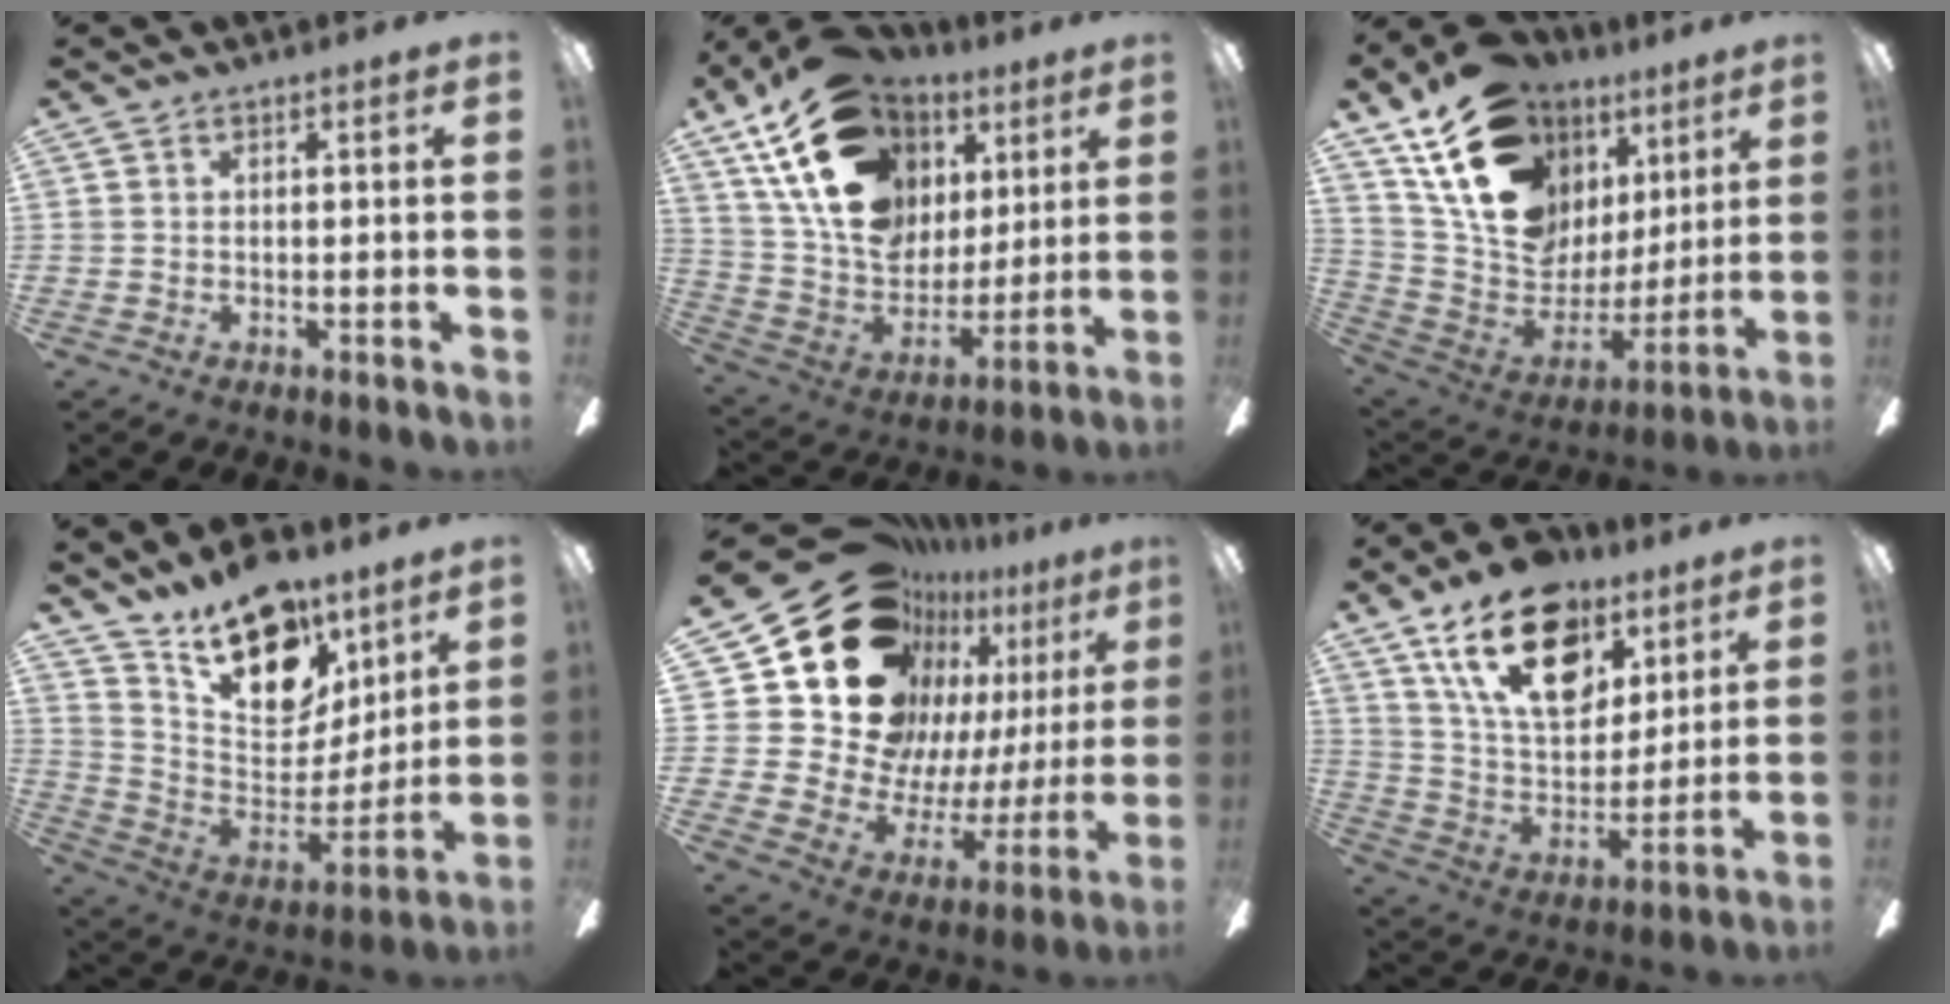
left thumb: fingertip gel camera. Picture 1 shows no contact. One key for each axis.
{"total": 23.9, "fx": 11.7, "fy": 16.7, "fz": 12.5, "tx": -0.229, "ty": -0.047, "tz": 0.222}
{"total": 20.2, "fx": 11.3, "fy": 13.7, "fz": 9.5, "tx": -0.168, "ty": -0.055, "tz": 0.214}
{"total": 19.7, "fx": 14.0, "fy": 10.6, "fz": 8.9, "tx": -0.148, "ty": -0.096, "tz": 0.258}
{"total": 26.3, "fx": 15.6, "fy": 16.9, "fz": 12.9, "tx": -0.238, "ty": -0.119, "tz": 0.312}
{"total": 22.7, "fx": 12.5, "fy": 13.4, "fz": 13.4, "tx": -0.213, "ty": -0.053, "tz": 0.223}